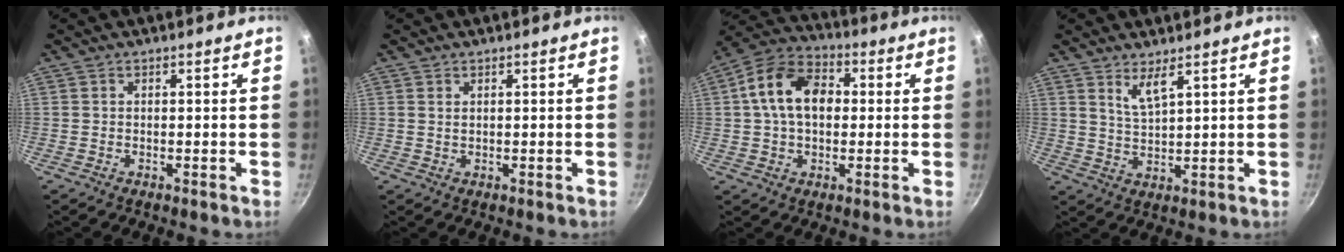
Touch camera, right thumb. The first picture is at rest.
{"total": 0.9, "force": [0.5, 0.5, 0.6], "torque": [-0.010, 0.000, 0.009]}
{"total": 13.2, "force": [1.5, 9.1, 9.5], "torque": [-0.138, 0.025, 0.008]}
{"total": 4.1, "force": [2.7, 0.7, 3.0], "torque": [-0.059, -0.029, 0.057]}